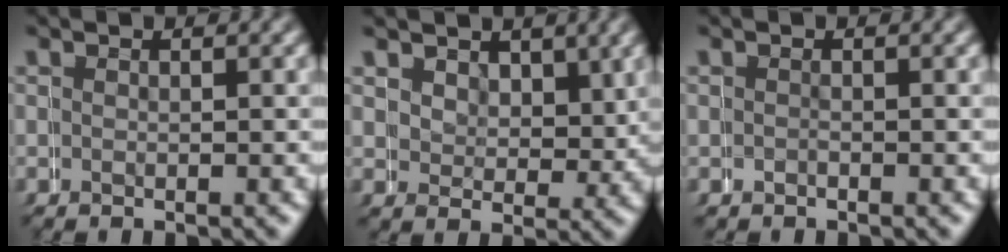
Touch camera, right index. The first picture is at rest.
{"total": 2.8, "force": [1.6, 2.2, 0.8], "torque": [-0.018, -0.008, 0.031]}
{"total": 0.7, "force": [-0.4, 0.2, -0.5], "torque": [0.012, 0.004, -0.010]}